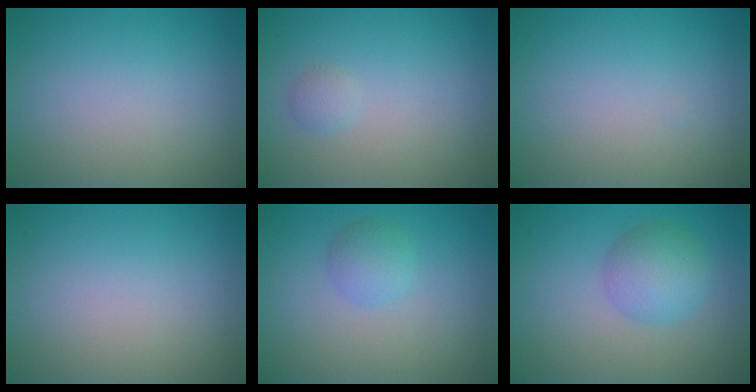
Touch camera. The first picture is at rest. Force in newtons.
{"total": 0.8, "press": 0.8, "slide": 0.1}
{"total": 0.0}
{"total": 0.0}
{"total": 1.9, "press": 1.9, "slide": 0.1}
{"total": 3.7, "press": 3.7, "slide": 0.1}